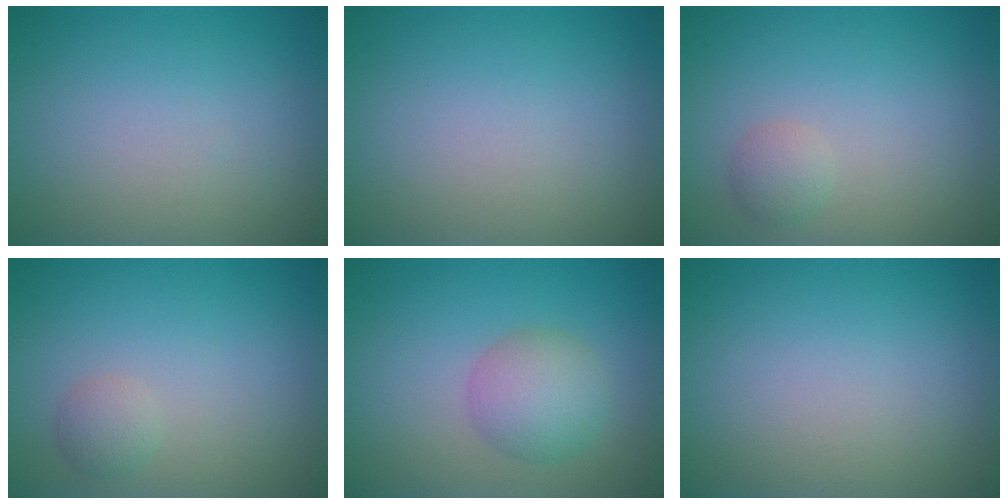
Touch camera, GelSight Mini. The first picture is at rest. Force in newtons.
{"total": 0.0}
{"total": 1.3, "press": 1.3, "slide": 0.1}
{"total": 1.3, "press": 1.3, "slide": 0.0}
{"total": 3.8, "press": 3.8, "slide": 0.2}
{"total": 0.0}